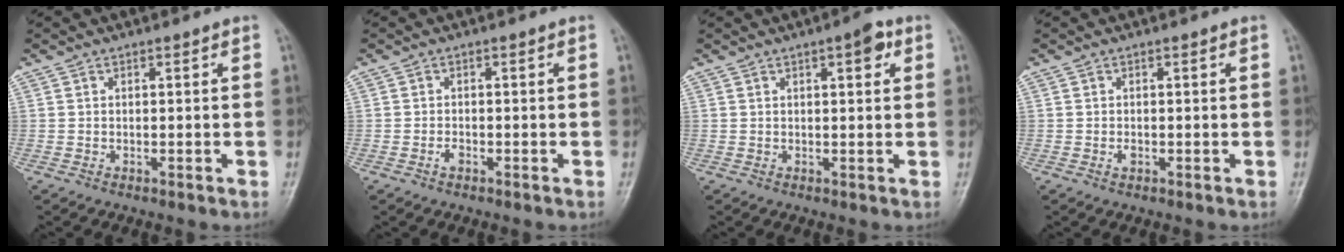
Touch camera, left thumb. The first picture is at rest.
{"total": 1.2, "force": [-0.6, 0.7, 0.8], "torque": [-0.015, 0.003, -0.013]}
{"total": 3.8, "force": [1.7, 1.3, 3.1], "torque": [-0.036, -0.002, 0.020]}
{"total": 1.1, "force": [-0.2, 0.7, 0.9], "torque": [-0.011, 0.001, -0.002]}